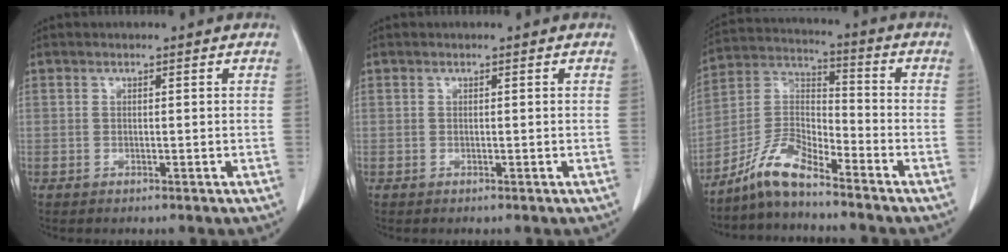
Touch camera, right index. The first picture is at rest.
{"total": 0.0}
{"total": 8.3, "force": [-7.1, 1.4, 4.1], "torque": [-0.092, 0.013, -0.142]}